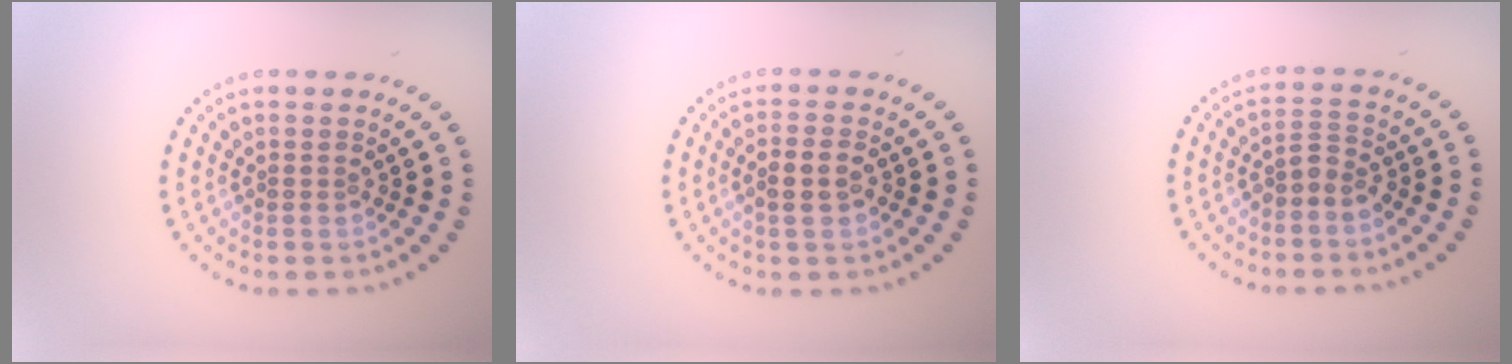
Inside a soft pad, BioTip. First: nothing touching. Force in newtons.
{"total": 2.4, "press": 2.2, "slide": 0.8}
{"total": 1.9, "press": 1.5, "slide": 1.2}